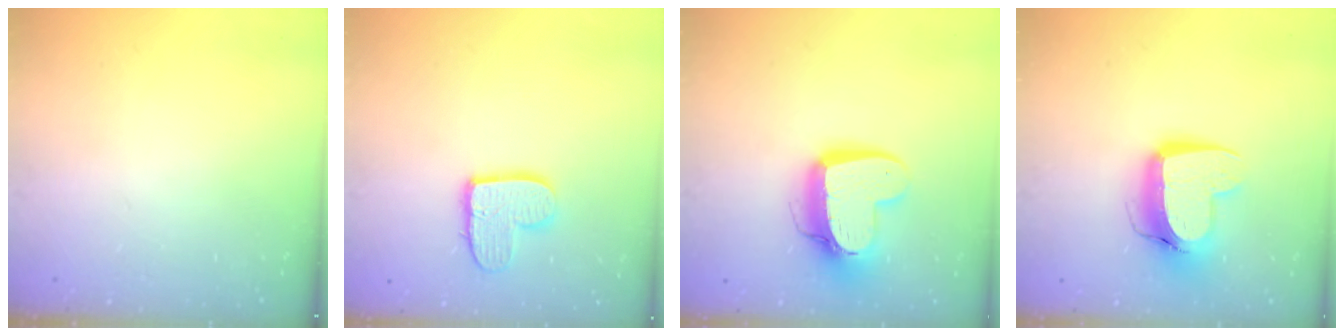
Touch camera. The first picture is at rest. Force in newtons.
{"total": 10.9, "press": 10.8, "slide": 0.7}
{"total": 13.7, "press": 13.7, "slide": 1.3}
{"total": 12.9, "press": 12.9, "slide": 1.2}